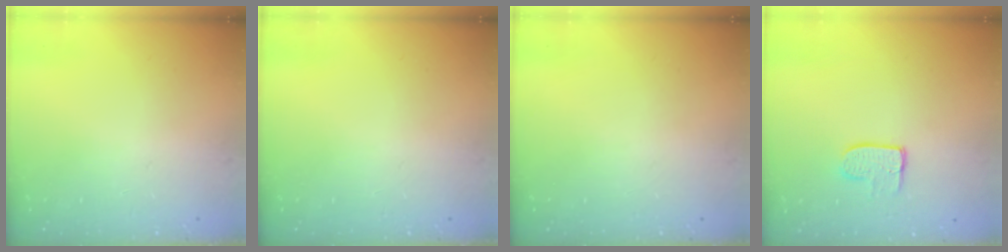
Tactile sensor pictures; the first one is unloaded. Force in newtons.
{"total": 0.0}
{"total": 0.0}
{"total": 7.4, "press": 7.4, "slide": 0.2}